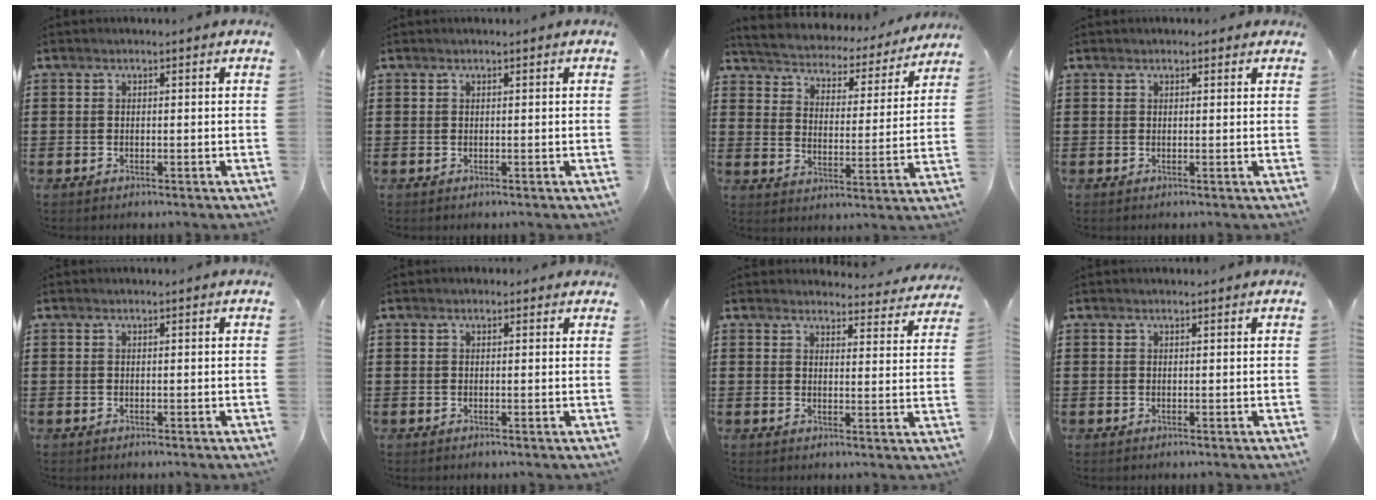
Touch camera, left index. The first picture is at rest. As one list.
[{"total": 0.0}, {"total": 3.1, "force": [3.1, 0.4, -0.2], "torque": [-0.020, -0.032, 0.042]}, {"total": 0.7, "force": [0.6, 0.4, 0.1], "torque": [-0.005, 0.003, 0.012]}, {"total": 0.0}, {"total": 0.7, "force": [0.3, 0.6, 0.1], "torque": [-0.005, 0.006, 0.005]}, {"total": 3.4, "force": [3.3, 0.4, 0.3], "torque": [-0.012, -0.021, 0.057]}, {"total": 0.0}]